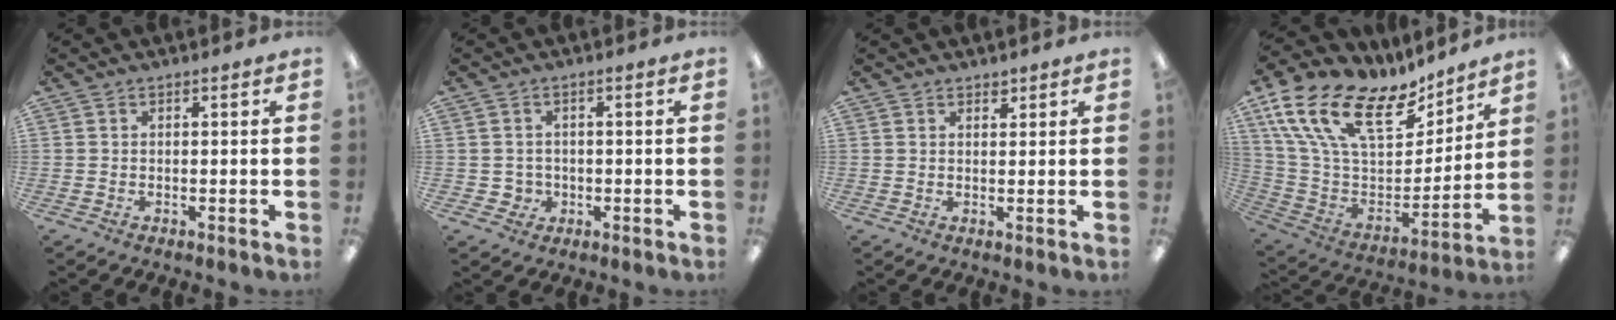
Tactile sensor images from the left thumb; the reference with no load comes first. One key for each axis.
{"total": 2.8, "fx": -0.3, "fy": 2.8, "fz": 0.5, "tx": -0.005, "ty": 0.000, "tz": -0.008}
{"total": 1.5, "fx": 1.4, "fy": 0.7, "fz": 0.2, "tx": 0.003, "ty": -0.006, "tz": 0.025}
{"total": 21.6, "fx": 12.3, "fy": 11.4, "fz": 13.7, "tx": -0.275, "ty": -0.073, "tz": 0.221}